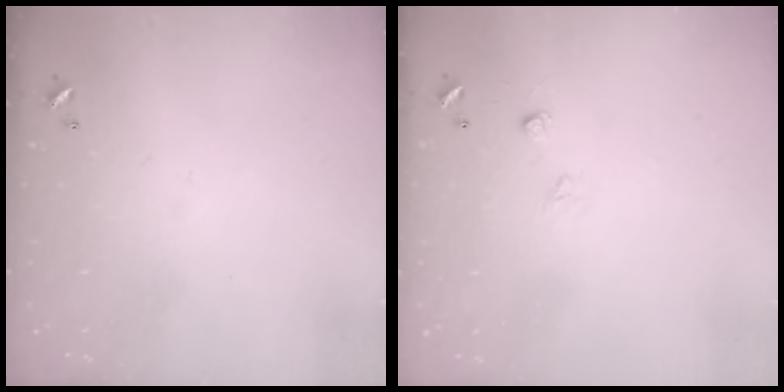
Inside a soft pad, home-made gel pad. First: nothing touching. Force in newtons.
{"total": 5.1, "press": 5.1, "slide": 0.7}